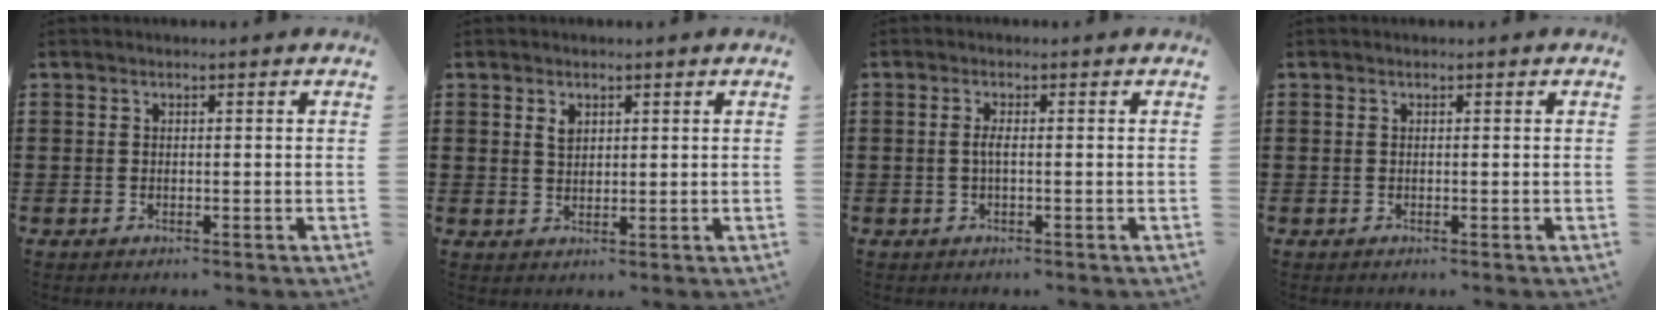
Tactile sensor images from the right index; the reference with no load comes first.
{"total": 1.9, "force": [1.1, 1.2, 1.1], "torque": [-0.025, 0.004, 0.020]}
{"total": 1.6, "force": [-0.4, 0.2, 1.6], "torque": [-0.039, -0.004, -0.011]}
{"total": 0.0}